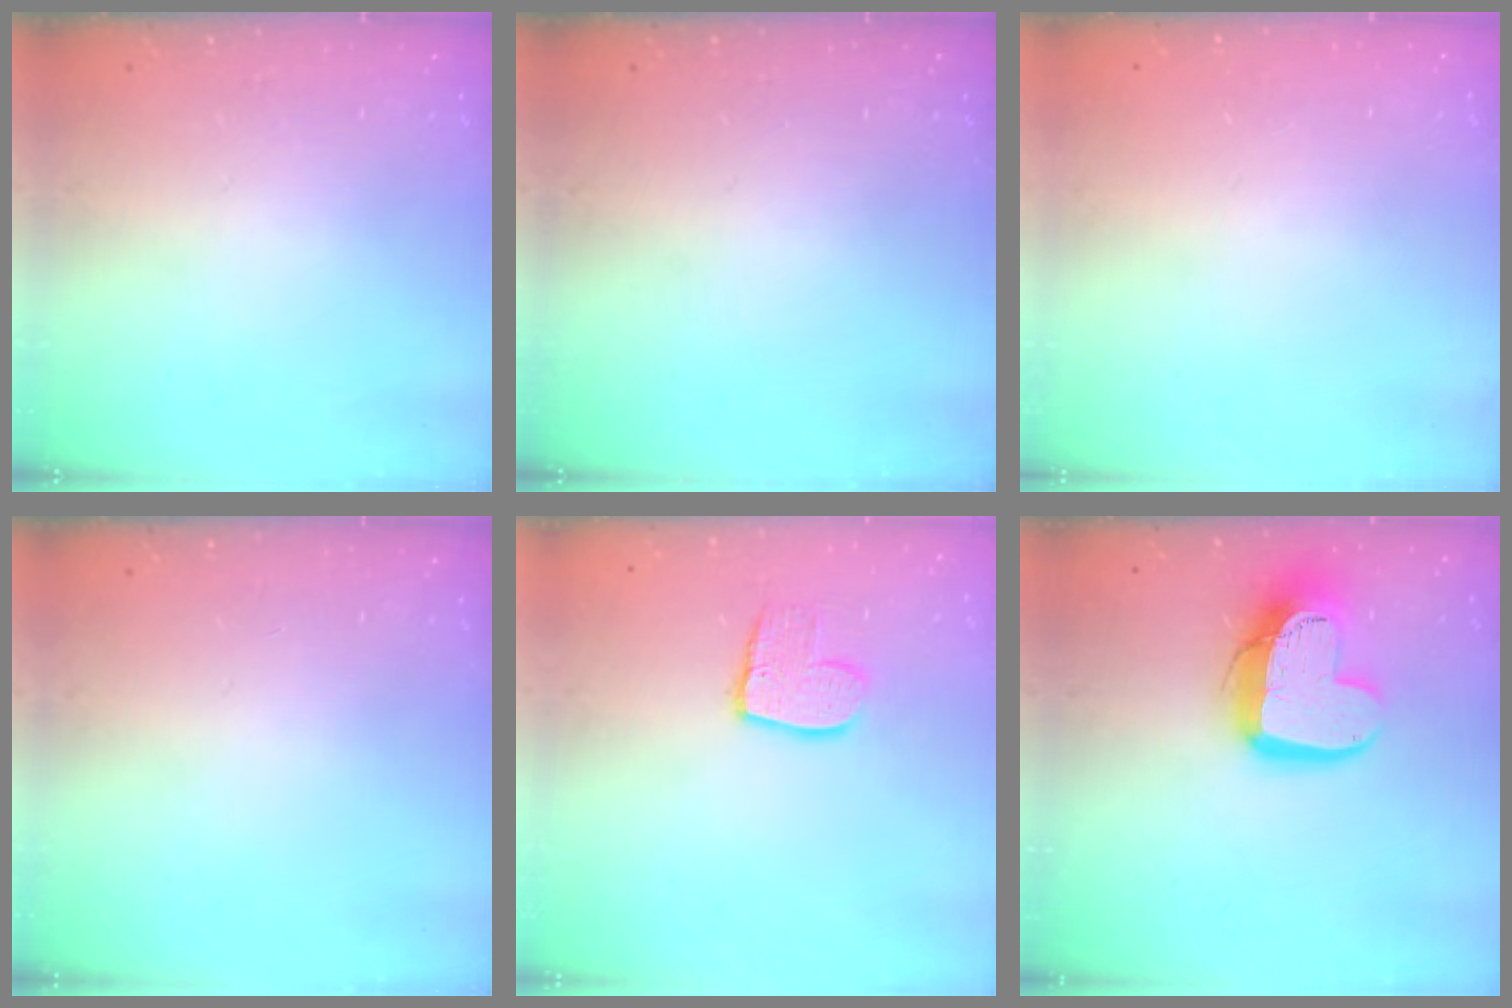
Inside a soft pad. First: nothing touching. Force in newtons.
{"total": 0.0}
{"total": 0.0}
{"total": 0.0}
{"total": 10.0, "press": 10.0, "slide": 0.8}
{"total": 16.9, "press": 16.9, "slide": 1.4}